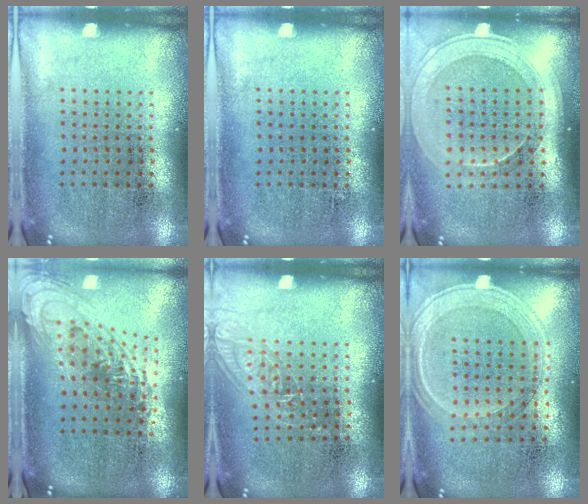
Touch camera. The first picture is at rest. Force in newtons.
{"total": 0.0}
{"total": 1.8, "press": 1.6, "slide": 0.8}
{"total": 1.5, "press": 1.2, "slide": 0.9}
{"total": 1.2, "press": 1.1, "slide": 0.4}
{"total": 1.0, "press": 0.9, "slide": 0.3}